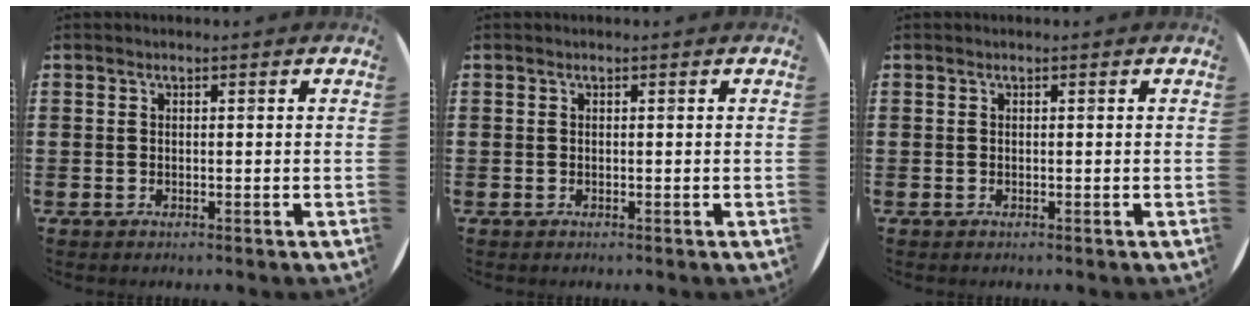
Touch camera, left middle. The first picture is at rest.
{"total": 0.0}
{"total": 0.0}